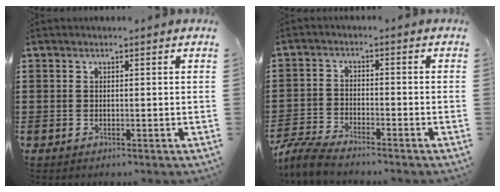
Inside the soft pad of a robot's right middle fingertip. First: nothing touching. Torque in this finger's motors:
{"motor_torque": [0.87, -0.34, 0.07, 0.05]}